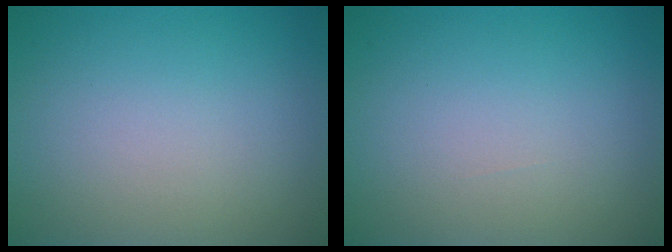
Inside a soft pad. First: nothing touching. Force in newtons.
{"total": 0.0}